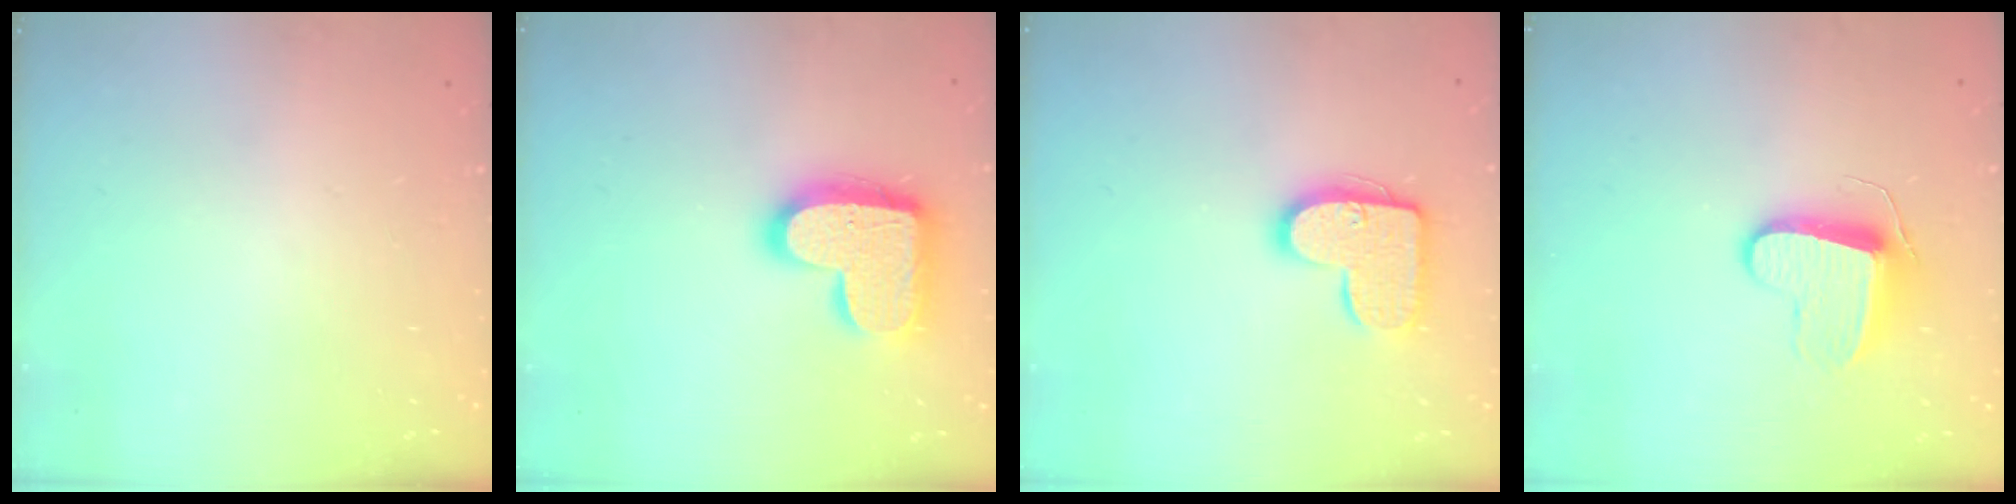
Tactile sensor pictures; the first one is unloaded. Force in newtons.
{"total": 18.7, "press": 18.6, "slide": 1.1}
{"total": 13.8, "press": 13.8, "slide": 0.7}
{"total": 9.9, "press": 9.9, "slide": 0.8}